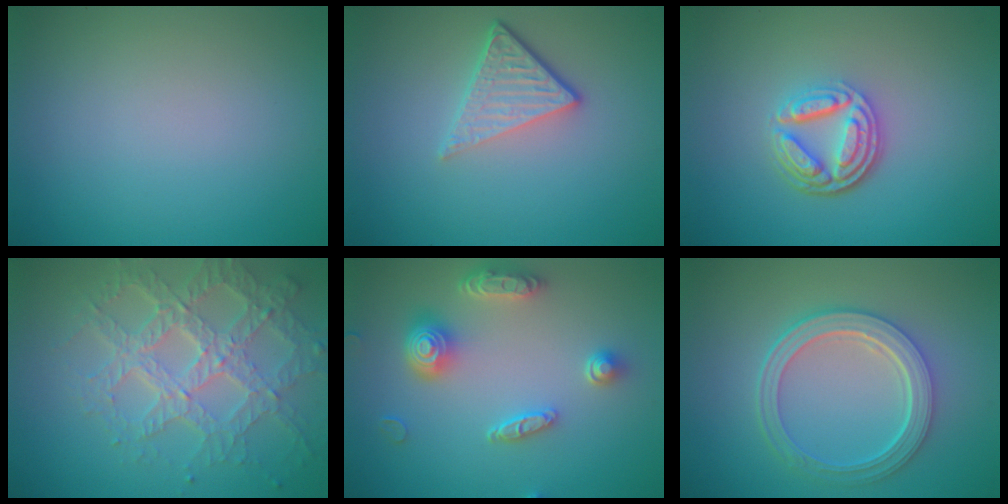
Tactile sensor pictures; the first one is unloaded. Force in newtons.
{"total": 3.8, "press": 2.7, "slide": 2.8}
{"total": 4.6, "press": 3.5, "slide": 3.1}
{"total": 6.6, "press": 4.7, "slide": 4.6}
{"total": 4.8, "press": 3.9, "slide": 2.7}
{"total": 5.3, "press": 3.9, "slide": 3.6}